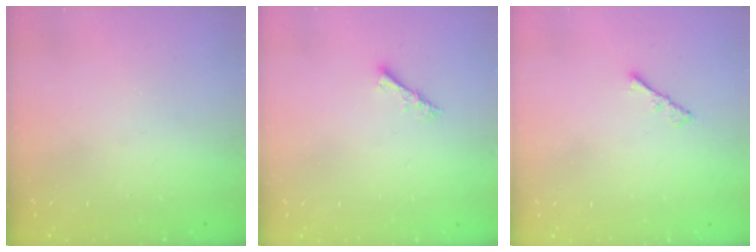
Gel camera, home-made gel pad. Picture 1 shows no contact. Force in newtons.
{"total": 3.6, "press": 3.5, "slide": 0.7}
{"total": 1.3, "press": 1.2, "slide": 0.4}